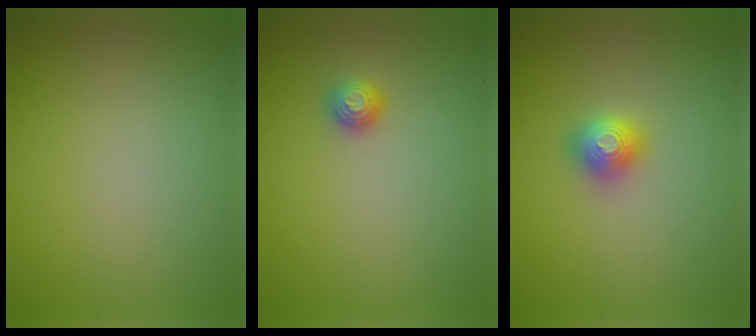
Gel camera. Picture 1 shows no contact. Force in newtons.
{"total": 1.1, "press": 1.0, "slide": 0.3}
{"total": 2.0, "press": 2.0, "slide": 0.2}